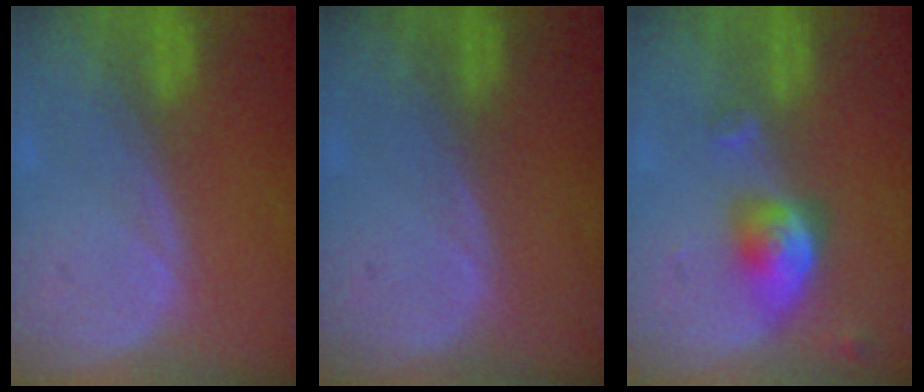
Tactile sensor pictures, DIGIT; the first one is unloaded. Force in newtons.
{"total": 0.0}
{"total": 5.1, "press": 4.7, "slide": 2.1}